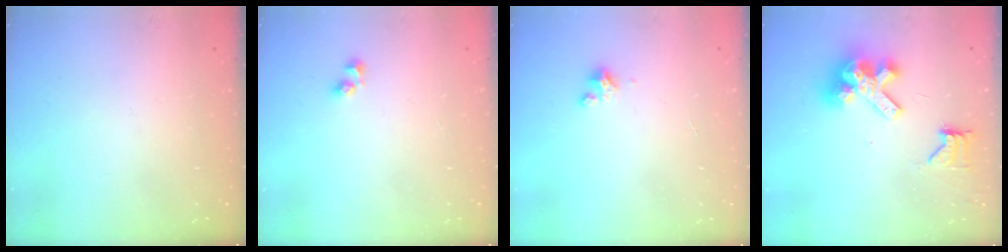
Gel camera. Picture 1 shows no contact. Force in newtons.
{"total": 3.3, "press": 3.3, "slide": 0.4}
{"total": 2.5, "press": 2.5, "slide": 0.3}
{"total": 11.4, "press": 11.2, "slide": 1.7}